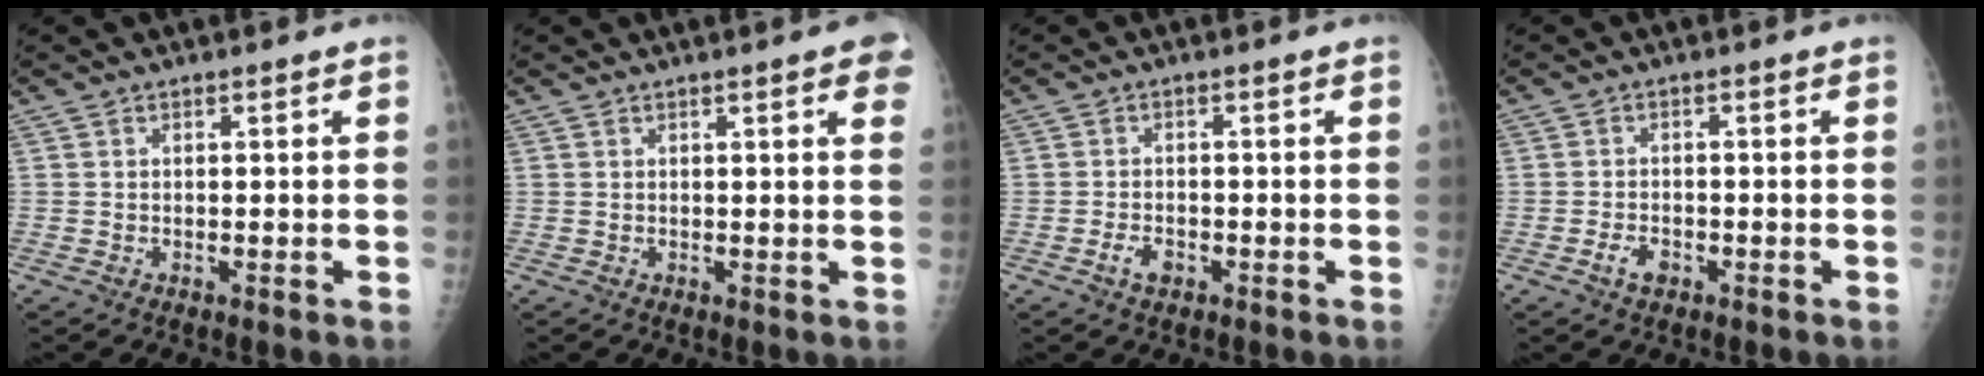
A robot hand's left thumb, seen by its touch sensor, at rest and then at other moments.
{"total": 4.8, "force": [2.6, 1.0, 3.9], "torque": [-0.030, 0.002, 0.025]}
{"total": 2.6, "force": [-1.3, 1.6, 1.6], "torque": [-0.025, 0.006, -0.021]}
{"total": 2.7, "force": [-1.4, 1.7, 1.6], "torque": [-0.026, 0.007, -0.022]}